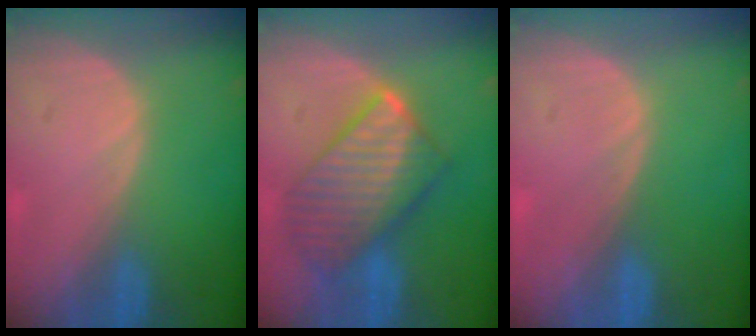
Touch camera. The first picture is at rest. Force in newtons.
{"total": 10.1, "press": 10.1, "slide": 0.9}
{"total": 0.0}